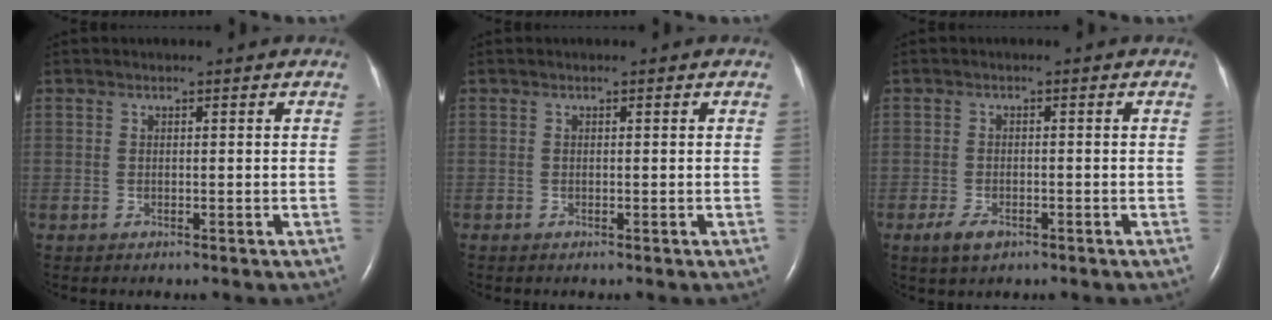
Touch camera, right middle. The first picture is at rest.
{"total": 0.0}
{"total": 3.1, "force": [-1.8, 1.5, 2.1], "torque": [-0.049, -0.004, -0.028]}